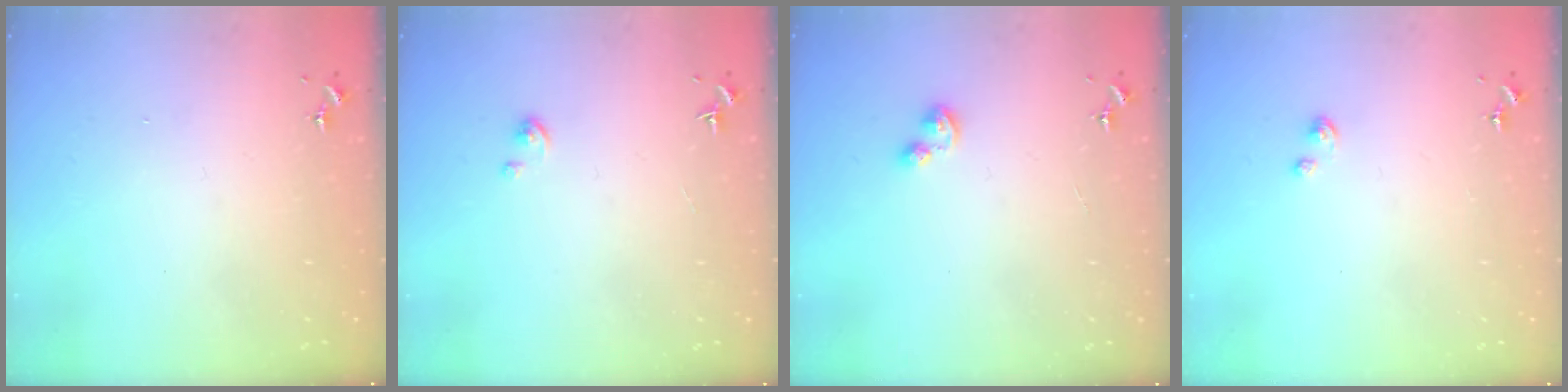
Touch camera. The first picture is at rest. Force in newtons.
{"total": 2.1, "press": 2.1, "slide": 0.2}
{"total": 2.7, "press": 2.7, "slide": 0.3}
{"total": 2.8, "press": 2.8, "slide": 0.3}